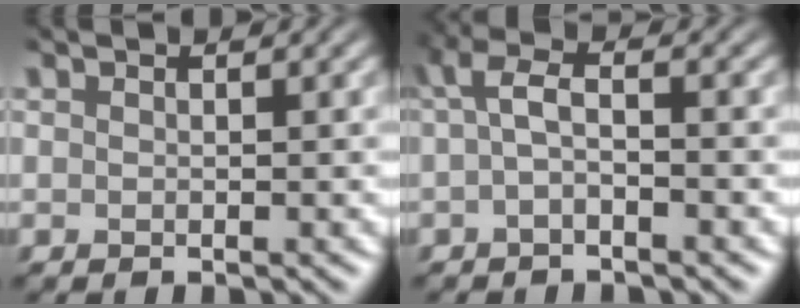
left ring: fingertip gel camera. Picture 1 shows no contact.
{"total": 2.6, "force": [-0.2, 0.8, 2.5], "torque": [-0.051, 0.007, -0.008]}